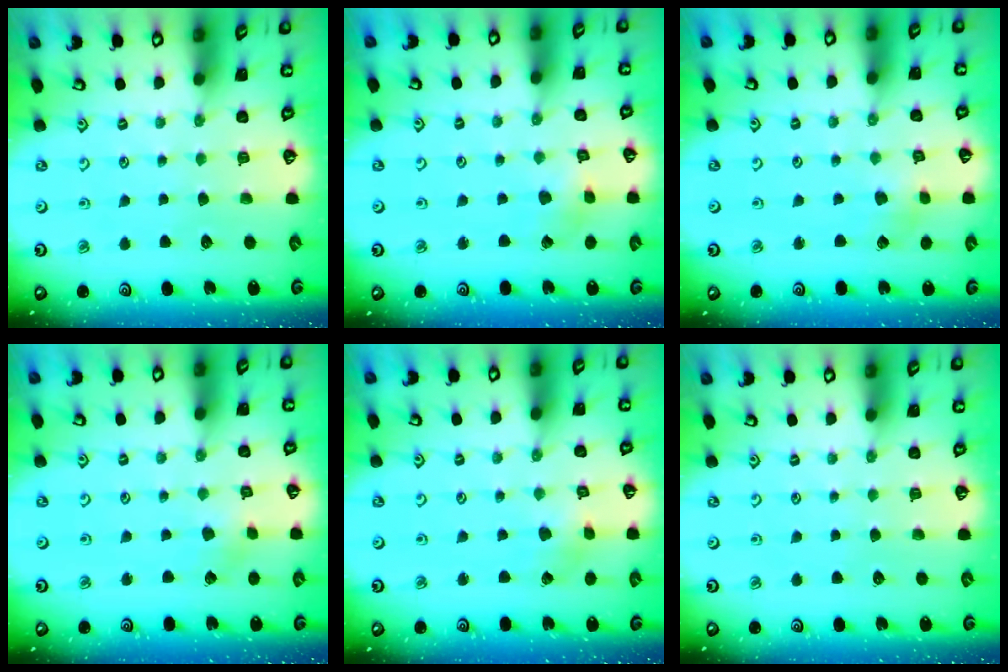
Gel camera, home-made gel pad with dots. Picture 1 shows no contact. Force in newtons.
{"total": 2.7, "press": 2.7, "slide": 0.2}
{"total": 2.6, "press": 2.6, "slide": 0.4}
{"total": 2.9, "press": 2.9, "slide": 0.2}
{"total": 2.5, "press": 2.5, "slide": 0.3}
{"total": 0.0}